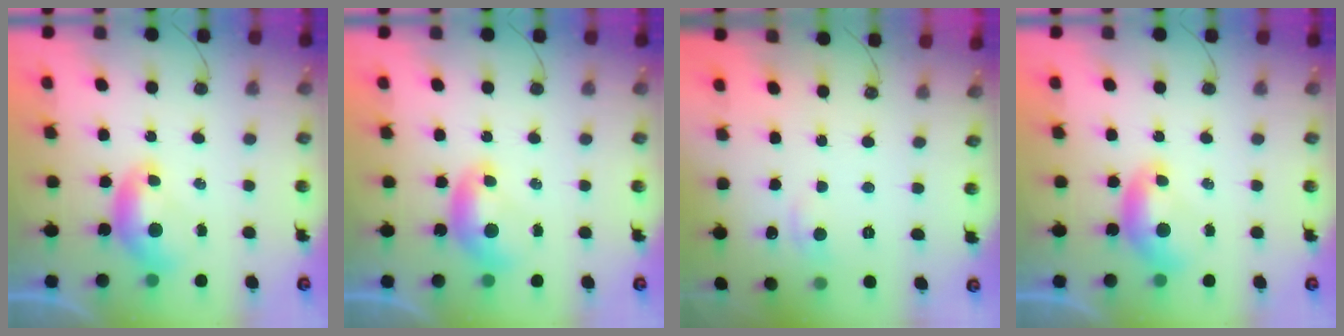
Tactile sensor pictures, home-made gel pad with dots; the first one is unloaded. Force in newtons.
{"total": 0.0}
{"total": 1.1, "press": 0.7, "slide": 0.8}
{"total": 0.0}